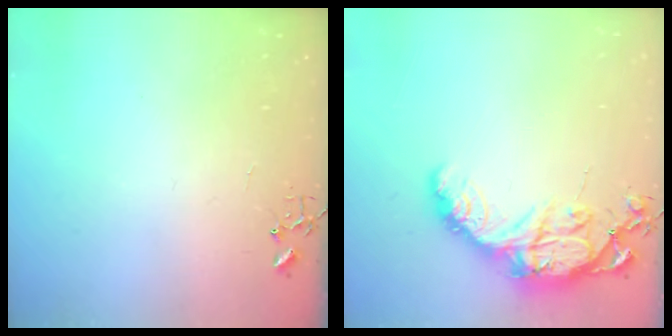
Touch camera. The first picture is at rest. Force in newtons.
{"total": 14.7, "press": 14.6, "slide": 0.7}